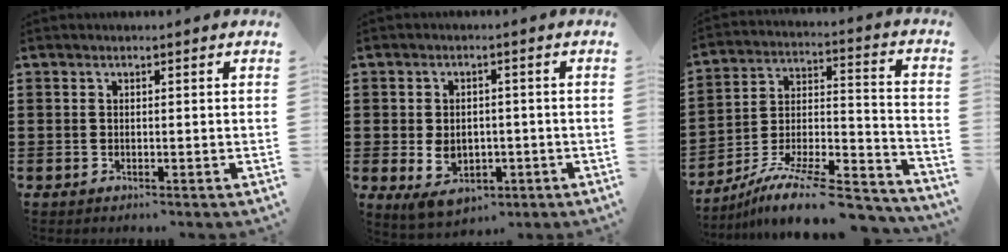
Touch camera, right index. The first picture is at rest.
{"total": 4.5, "force": [-1.4, 3.3, 2.7], "torque": [-0.060, 0.000, -0.025]}
{"total": 11.6, "force": [-9.4, 2.0, 6.5], "torque": [-0.099, 0.024, -0.177]}